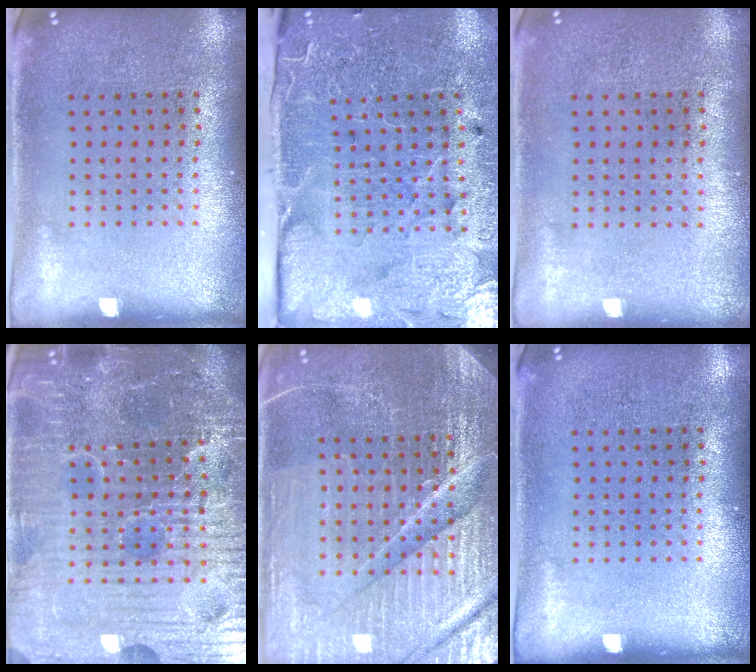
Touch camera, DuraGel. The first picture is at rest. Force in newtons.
{"total": 3.7, "press": 3.6, "slide": 1.0}
{"total": 0.0}
{"total": 7.3, "press": 6.5, "slide": 3.2}
{"total": 5.8, "press": 5.3, "slide": 2.4}
{"total": 0.0}